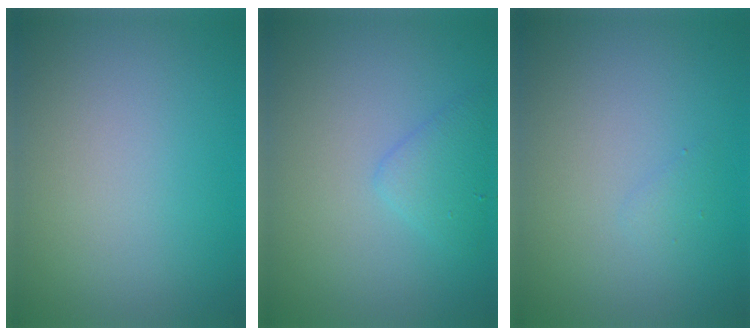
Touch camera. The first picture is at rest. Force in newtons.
{"total": 1.9, "press": 1.9, "slide": 0.0}
{"total": 0.5, "press": 0.5, "slide": 0.1}